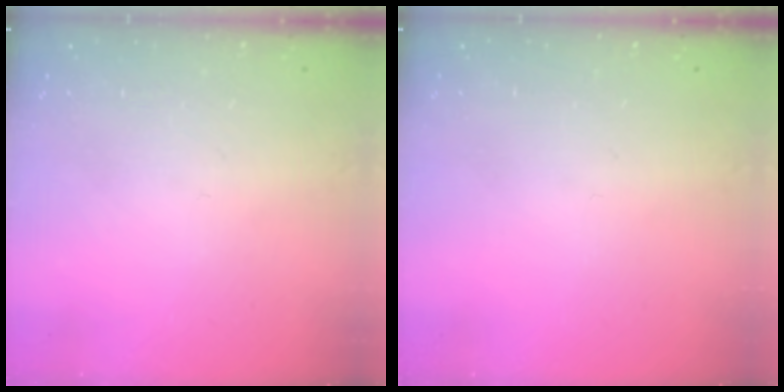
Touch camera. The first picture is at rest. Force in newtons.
{"total": 0.0}